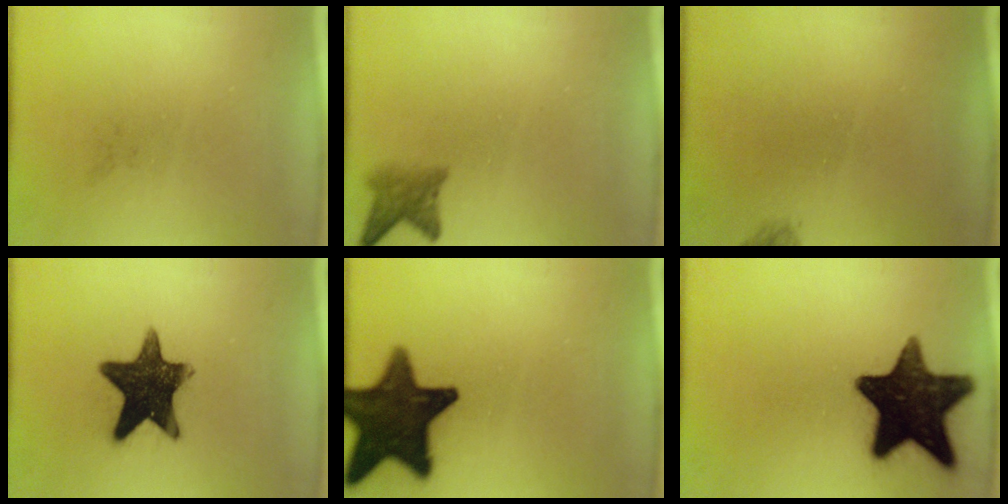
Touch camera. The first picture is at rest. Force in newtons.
{"total": 2.8}
{"total": 0.8}
{"total": 14.1}
{"total": 15.8}
{"total": 17.9}